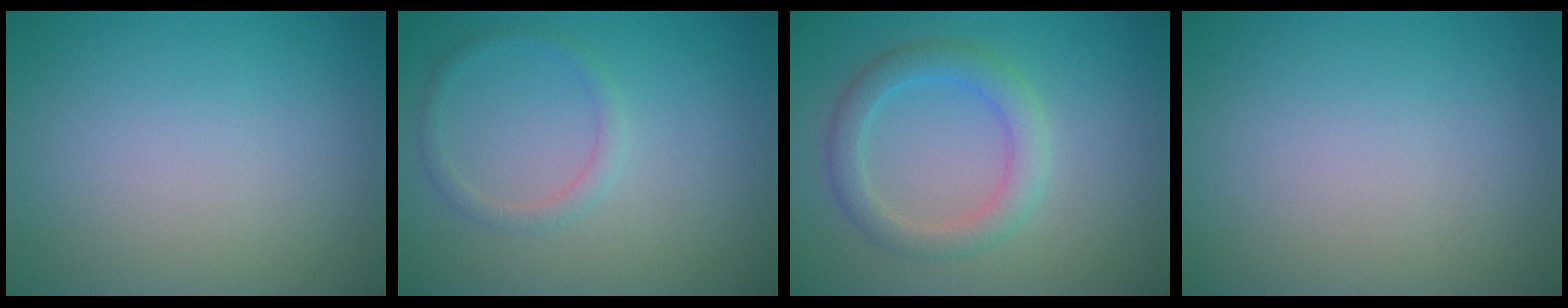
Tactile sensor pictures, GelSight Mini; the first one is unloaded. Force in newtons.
{"total": 1.3, "press": 1.3, "slide": 0.1}
{"total": 3.2, "press": 3.2, "slide": 0.4}
{"total": 0.0}